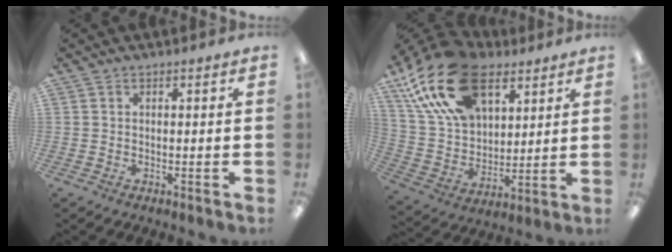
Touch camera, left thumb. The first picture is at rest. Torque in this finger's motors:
{"motor_torque": [0.85, 0.85, 1.39, -1.38, 0.35]}